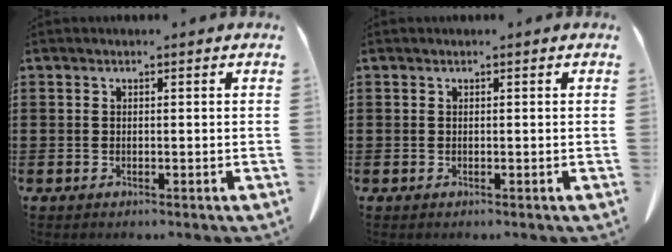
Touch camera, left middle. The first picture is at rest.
{"total": 0.0}